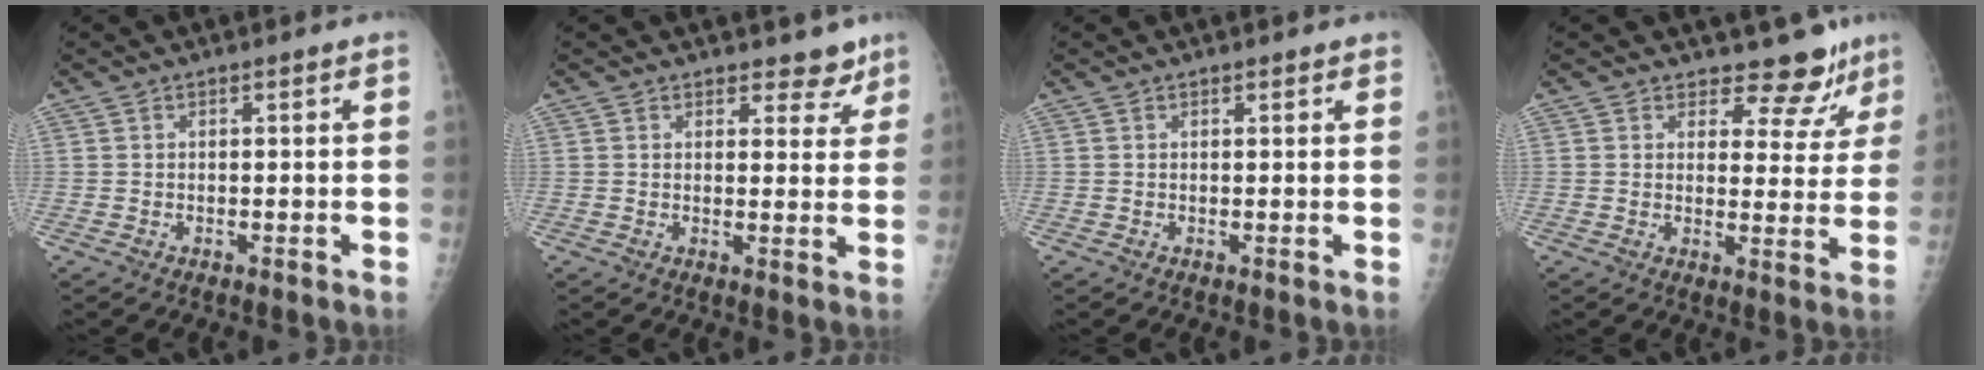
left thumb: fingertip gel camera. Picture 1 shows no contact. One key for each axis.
{"total": 4.8, "fx": 3.9, "fy": 2.4, "fz": 1.3, "tx": 0.016, "ty": -0.026, "tz": 0.045}
{"total": 1.0, "fx": 0.8, "fy": 0.4, "fz": 0.5, "tx": -0.005, "ty": -0.003, "tz": 0.009}
{"total": 8.4, "fx": 7.5, "fy": 3.7, "fz": 1.1, "tx": 0.024, "ty": -0.058, "tz": 0.082}